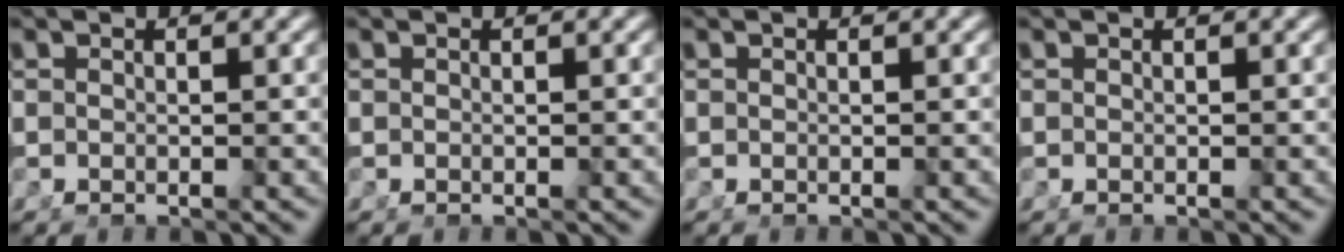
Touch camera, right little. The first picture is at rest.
{"total": 0.0}
{"total": 0.0}
{"total": 0.0}